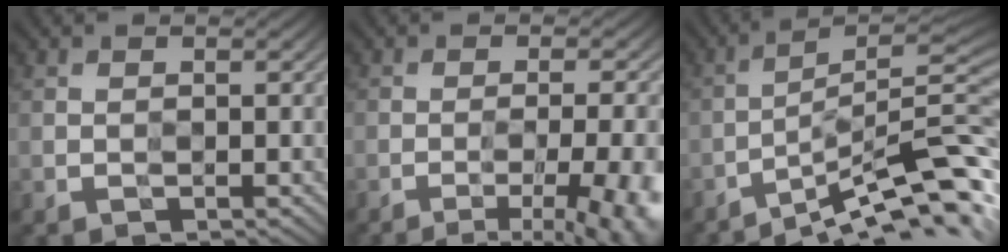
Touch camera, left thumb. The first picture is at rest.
{"total": 12.8, "force": [-7.0, 3.7, 10.1], "torque": [-0.111, 0.008, -0.072]}
{"total": 11.5, "force": [-7.3, 1.4, 8.8], "torque": [-0.138, 0.008, -0.118]}